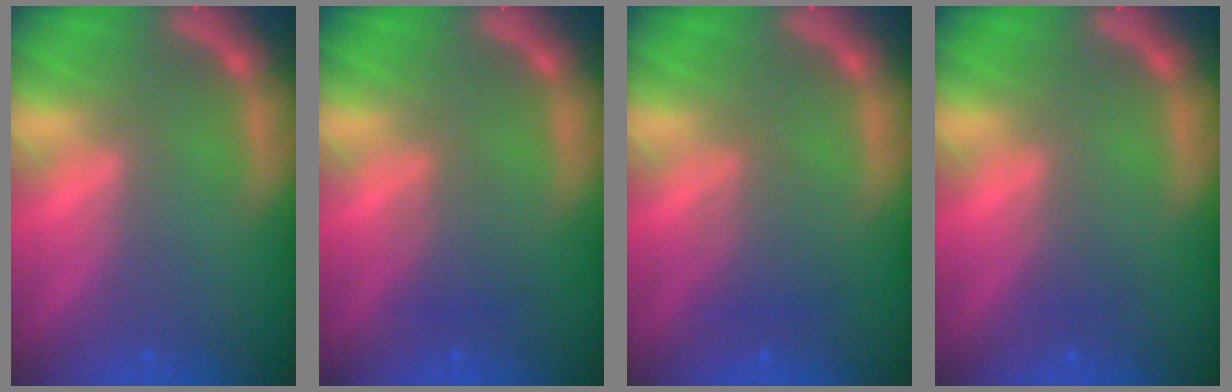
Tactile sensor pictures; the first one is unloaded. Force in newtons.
{"total": 2.0}
{"total": 2.5}
{"total": 1.0}